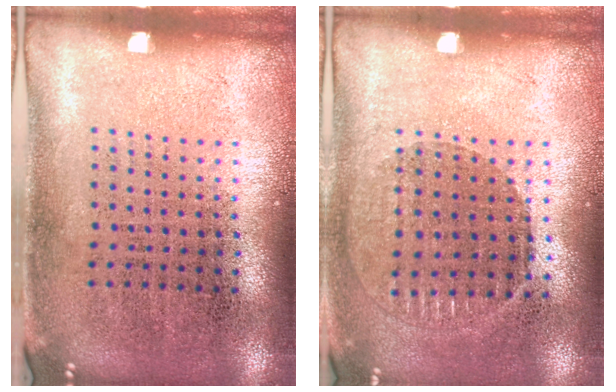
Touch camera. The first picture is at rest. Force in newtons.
{"total": 0.9, "press": 0.8, "slide": 0.4}